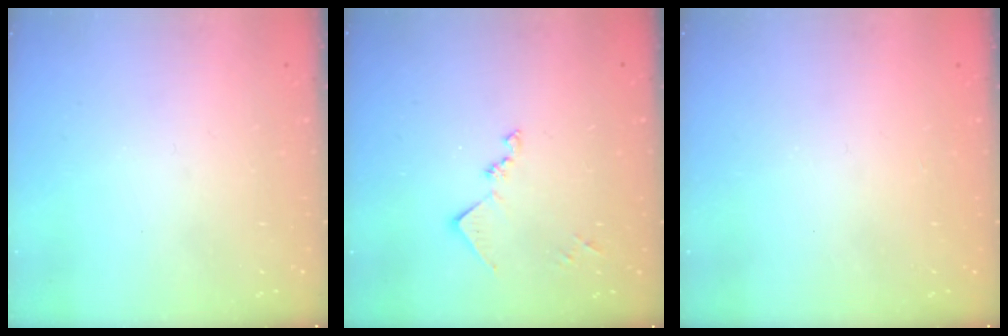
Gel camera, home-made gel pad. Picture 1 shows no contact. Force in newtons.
{"total": 9.6, "press": 9.6, "slide": 0.5}
{"total": 1.0, "press": 0.9, "slide": 0.4}